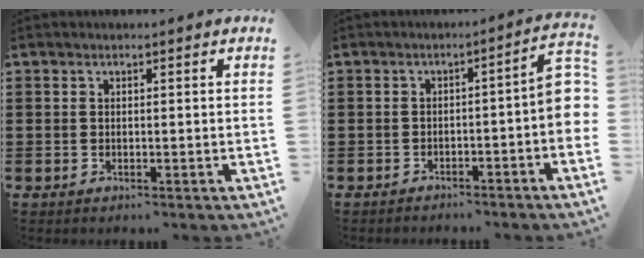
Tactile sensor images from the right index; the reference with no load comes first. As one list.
[{"total": 4.5, "force": [-2.1, 0.7, 3.9], "torque": [-0.053, 0.001, -0.042]}]